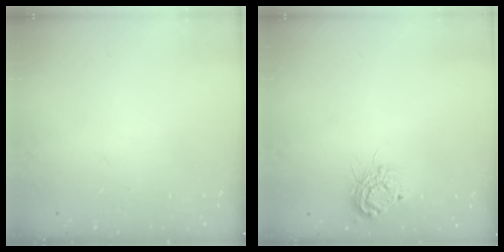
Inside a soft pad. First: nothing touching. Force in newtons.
{"total": 9.8, "press": 9.8, "slide": 0.8}